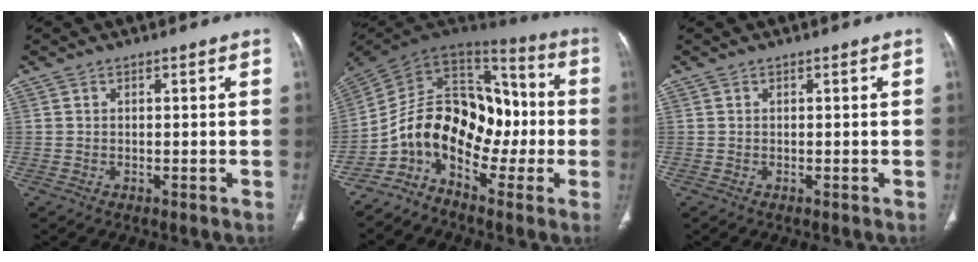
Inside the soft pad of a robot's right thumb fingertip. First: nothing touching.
{"total": 17.8, "force": [-5.2, 11.5, 12.5], "torque": [-0.177, 0.092, -0.099]}
{"total": 0.0}